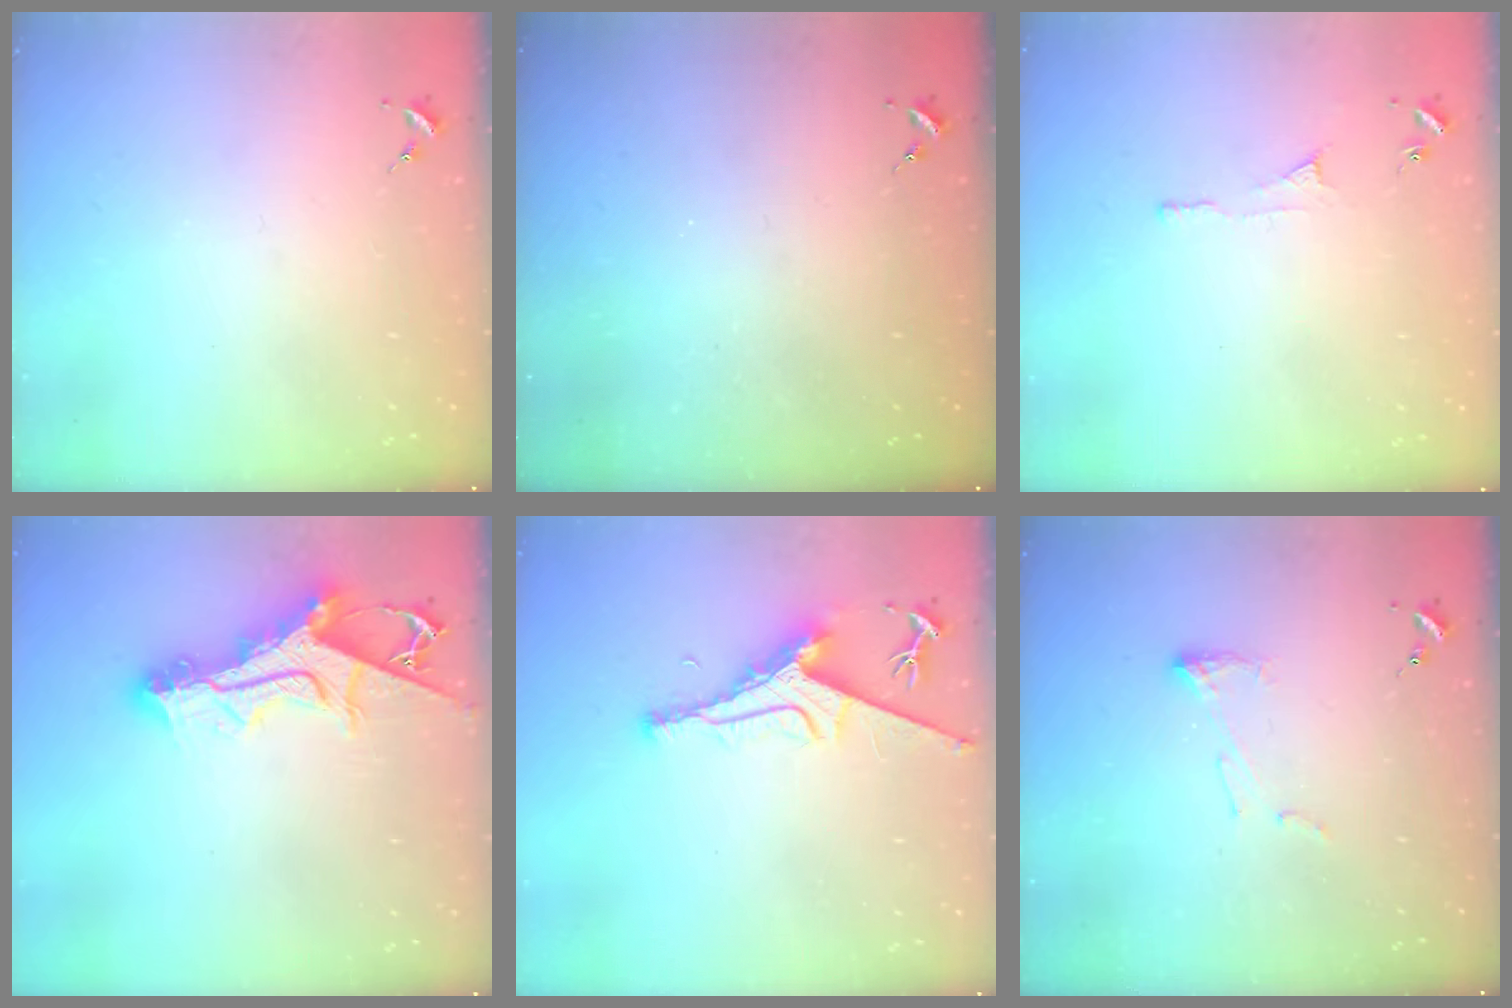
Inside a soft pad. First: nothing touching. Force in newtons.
{"total": 0.0}
{"total": 3.9, "press": 3.9, "slide": 0.4}
{"total": 15.2, "press": 15.1, "slide": 0.7}
{"total": 8.5, "press": 8.4, "slide": 1.1}
{"total": 5.4, "press": 5.4, "slide": 0.8}